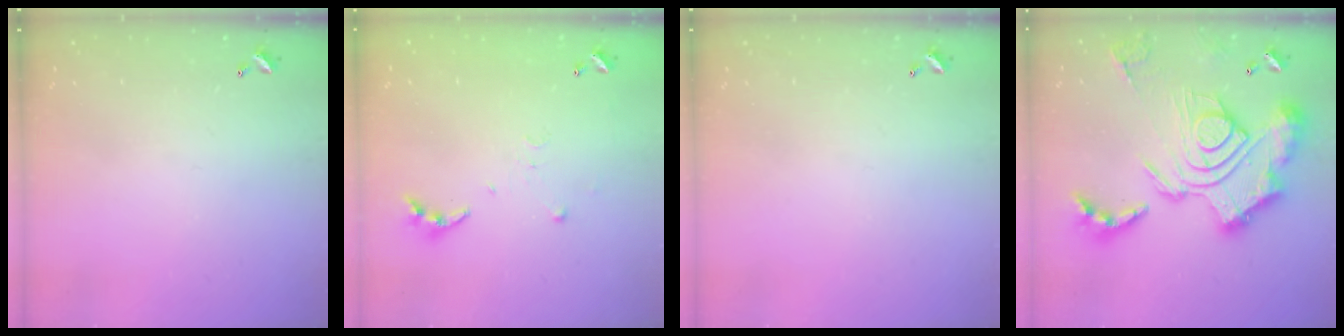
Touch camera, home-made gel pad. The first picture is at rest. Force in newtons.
{"total": 4.9, "press": 4.8, "slide": 0.5}
{"total": 0.0}
{"total": 4.2, "press": 3.4, "slide": 2.5}